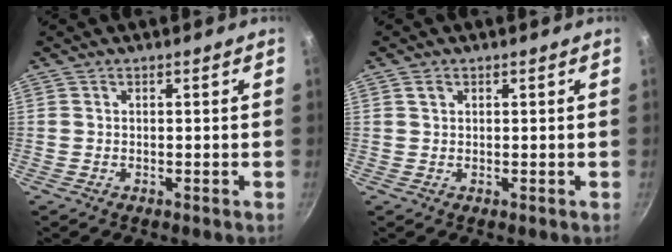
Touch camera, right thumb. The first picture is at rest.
{"total": 1.3, "force": [0.6, 1.0, 0.6], "torque": [-0.008, 0.001, 0.011]}